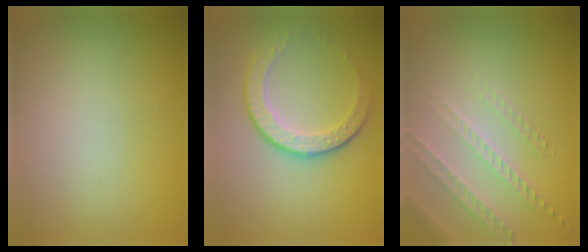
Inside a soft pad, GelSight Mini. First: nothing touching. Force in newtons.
{"total": 4.0, "press": 3.1, "slide": 2.5}
{"total": 1.9, "press": 1.7, "slide": 0.8}